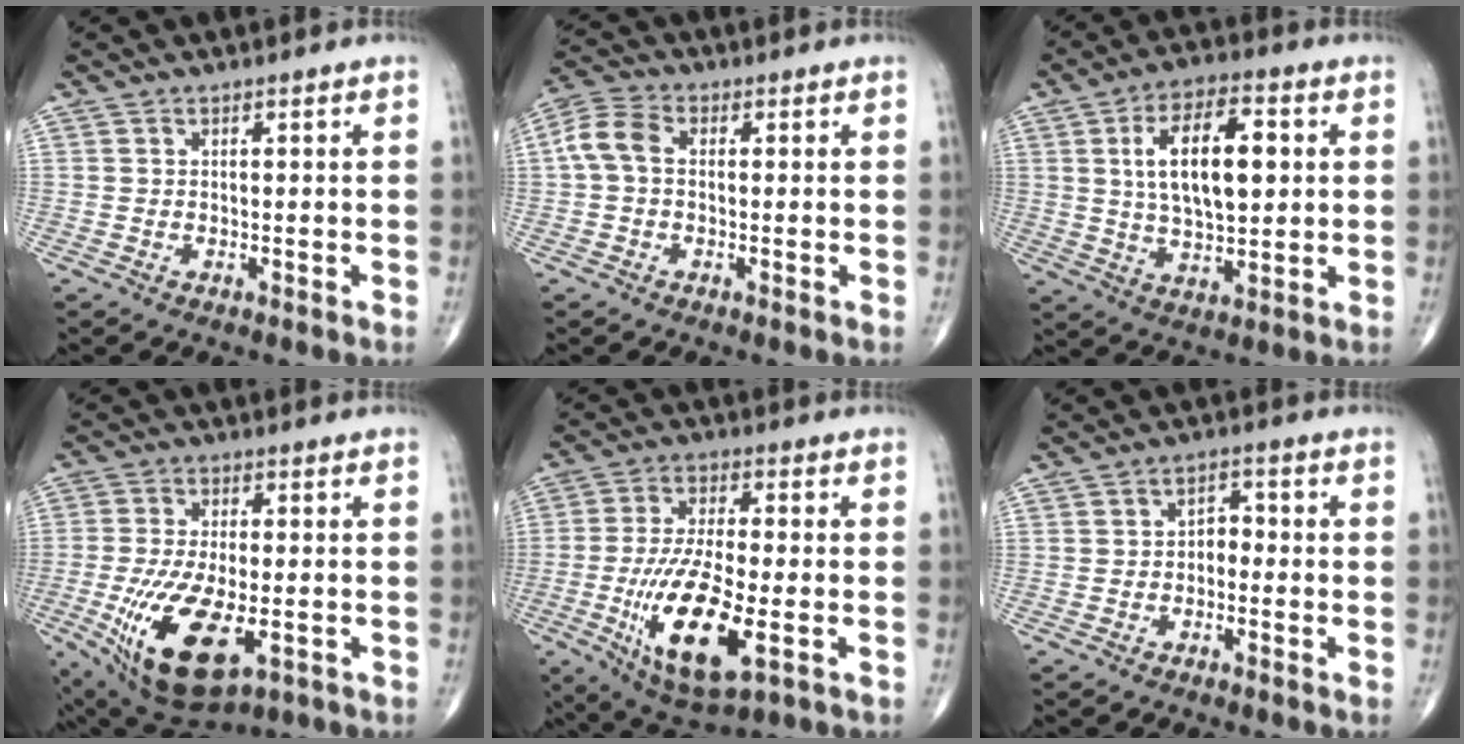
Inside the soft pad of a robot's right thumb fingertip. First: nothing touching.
{"total": 6.0, "force": [0.3, 4.1, 4.4], "torque": [-0.093, 0.019, -0.003]}
{"total": 14.6, "force": [2.7, 6.9, 12.6], "torque": [-0.198, -0.001, 0.048]}
{"total": 16.5, "force": [-5.0, 7.6, 13.8], "torque": [-0.269, -0.009, -0.068]}
{"total": 16.8, "force": [-4.7, 5.8, 15.0], "torque": [-0.291, -0.007, -0.073]}
{"total": 3.0, "force": [-0.9, 2.1, 1.9], "torque": [-0.013, 0.022, -0.026]}